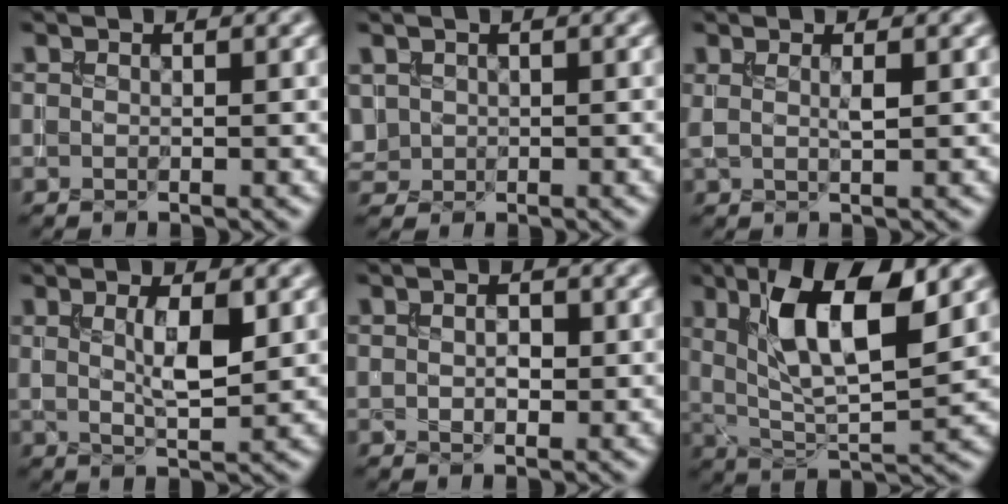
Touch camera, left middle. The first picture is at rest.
{"total": 1.5, "force": [0.4, 1.3, 0.4], "torque": [-0.011, -0.002, 0.011]}
{"total": 1.4, "force": [0.5, 0.2, 1.3], "torque": [-0.025, -0.001, 0.006]}
{"total": 3.4, "force": [0.9, 0.8, 3.2], "torque": [-0.058, -0.004, 0.017]}
{"total": 1.5, "force": [0.1, 0.9, 1.1], "torque": [-0.022, 0.001, 0.001]}
{"total": 9.7, "force": [3.4, 3.2, 8.5], "torque": [-0.145, -0.004, 0.059]}